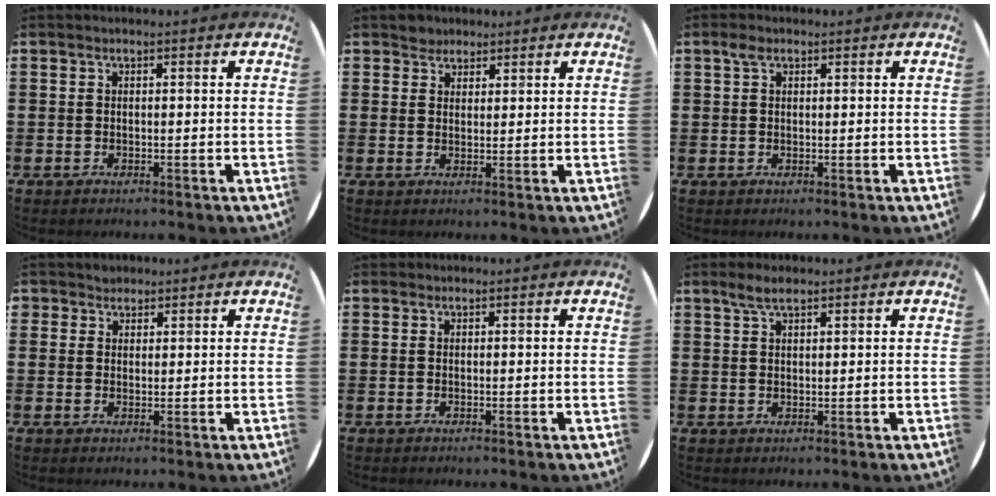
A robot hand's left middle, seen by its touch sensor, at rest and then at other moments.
{"total": 2.2, "force": [1.9, 1.0, -0.2], "torque": [0.009, 0.002, 0.036]}
{"total": 1.4, "force": [0.8, 0.8, 0.8], "torque": [-0.010, 0.003, 0.012]}
{"total": 1.9, "force": [1.6, 0.9, -0.2], "torque": [0.002, 0.007, 0.033]}
{"total": 0.0}
{"total": 2.7, "force": [2.1, 0.9, 1.5], "torque": [-0.025, 0.003, 0.036]}